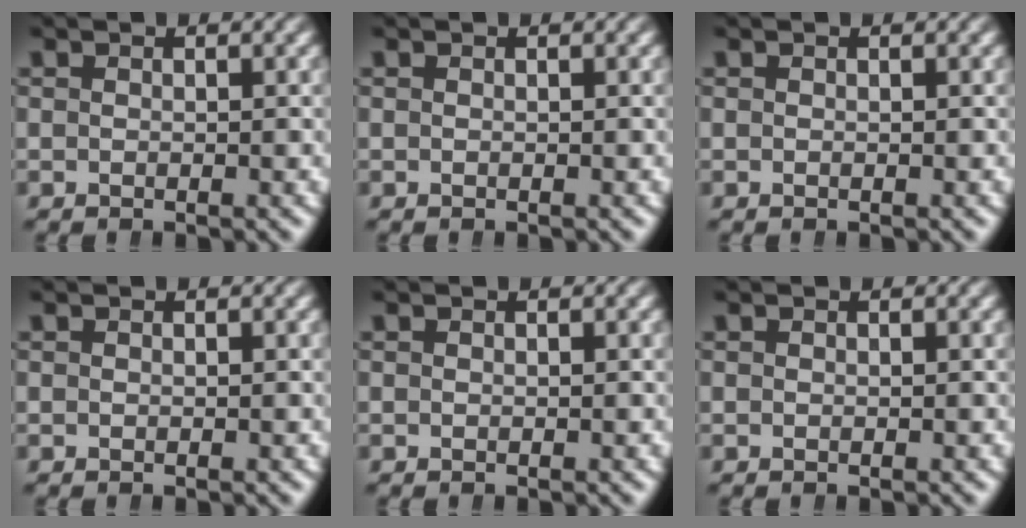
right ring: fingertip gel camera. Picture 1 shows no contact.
{"total": 0.0}
{"total": 0.0}
{"total": 0.0}
{"total": 0.0}
{"total": 0.0}